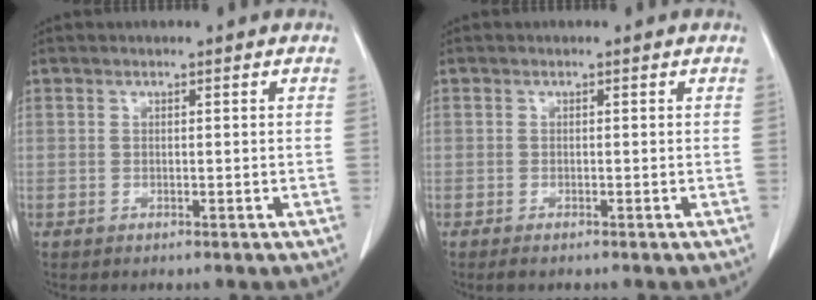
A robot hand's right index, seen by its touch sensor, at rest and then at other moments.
{"total": 0.9, "force": [-0.7, 0.1, 0.5], "torque": [-0.007, -0.001, -0.007]}